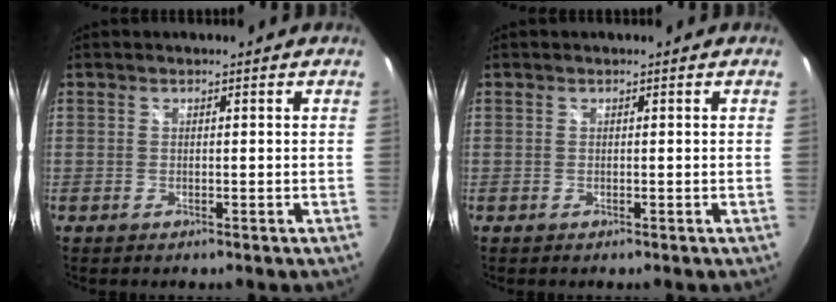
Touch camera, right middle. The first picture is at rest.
{"total": 0.0}